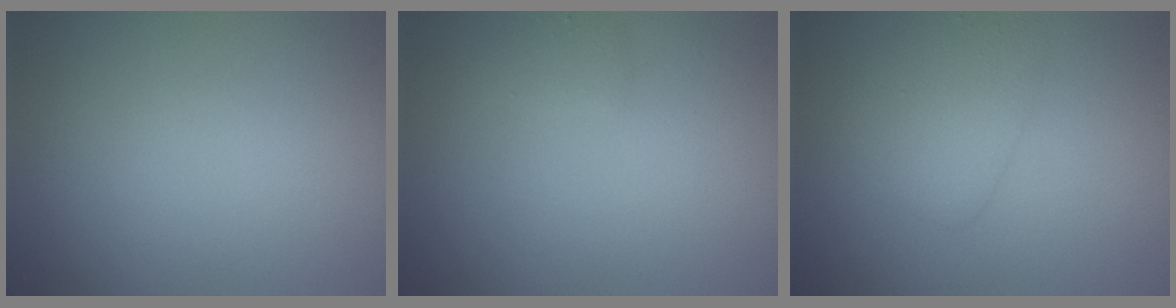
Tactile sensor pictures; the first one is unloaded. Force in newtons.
{"total": 1.0, "press": 0.9, "slide": 0.1}
{"total": 2.6, "press": 2.6, "slide": 0.1}